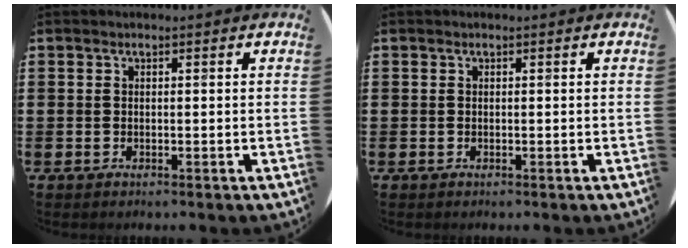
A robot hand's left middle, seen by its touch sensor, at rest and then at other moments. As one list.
[{"total": 0.0}]